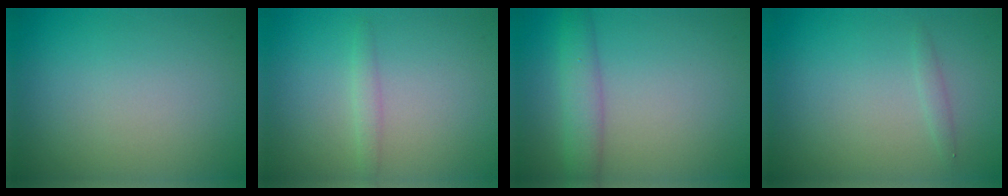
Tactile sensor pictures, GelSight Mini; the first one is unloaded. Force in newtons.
{"total": 1.1, "press": 1.1, "slide": 0.0}
{"total": 3.0, "press": 3.0, "slide": 0.2}
{"total": 0.7, "press": 0.7, "slide": 0.0}